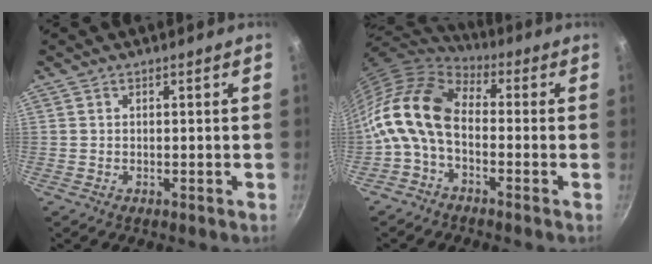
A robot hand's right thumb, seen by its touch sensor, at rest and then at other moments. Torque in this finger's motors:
{"motor_torque": [1.68, 3.32, 1.29, -1.35, 0.24]}